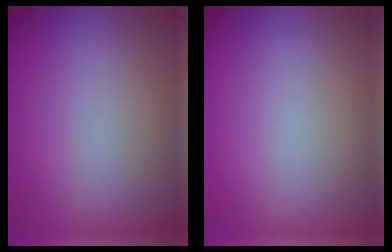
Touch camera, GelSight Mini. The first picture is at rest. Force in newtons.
{"total": 0.0}